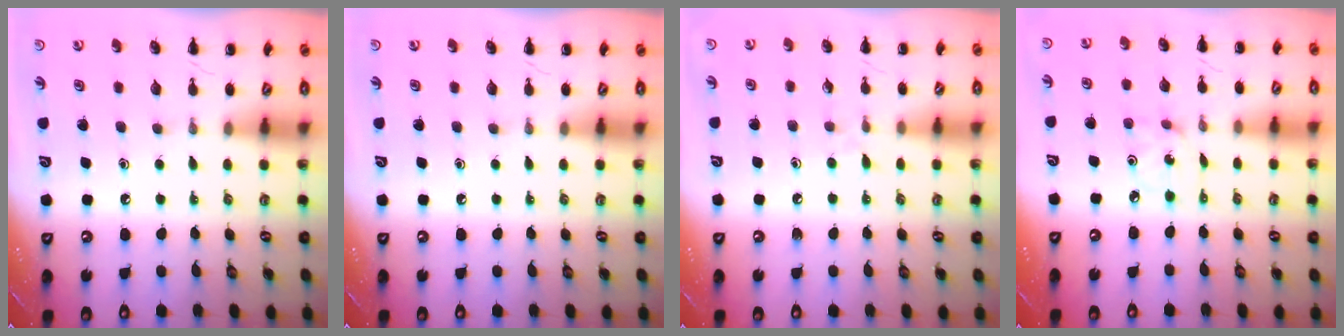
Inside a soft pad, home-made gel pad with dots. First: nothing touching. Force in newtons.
{"total": 0.0}
{"total": 4.3, "press": 3.8, "slide": 2.0}
{"total": 1.8, "press": 1.7, "slide": 0.5}